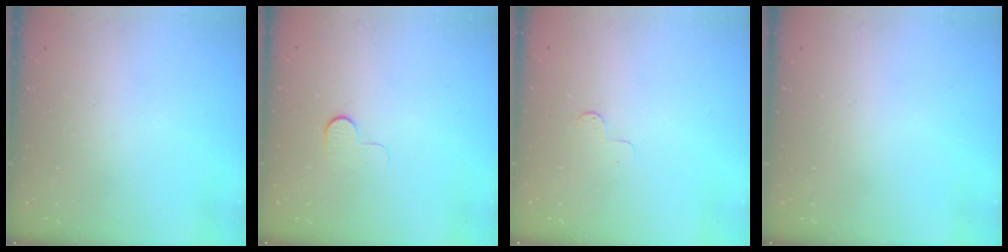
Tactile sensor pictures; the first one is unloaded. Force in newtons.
{"total": 5.3, "press": 5.3, "slide": 0.5}
{"total": 2.6, "press": 2.6, "slide": 0.3}
{"total": 0.0}